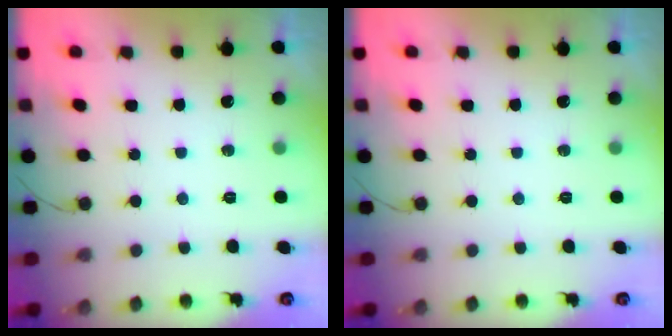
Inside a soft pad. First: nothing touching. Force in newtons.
{"total": 0.0}